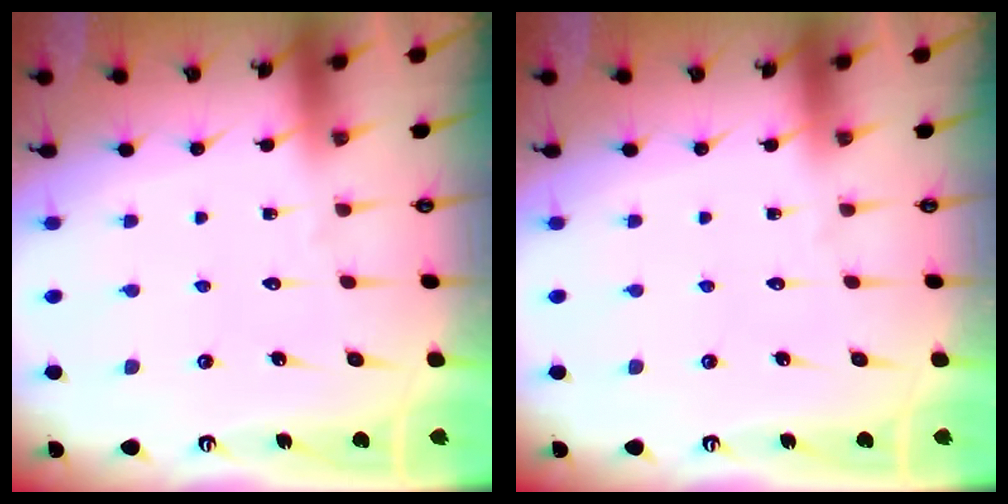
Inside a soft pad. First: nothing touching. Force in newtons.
{"total": 0.0}